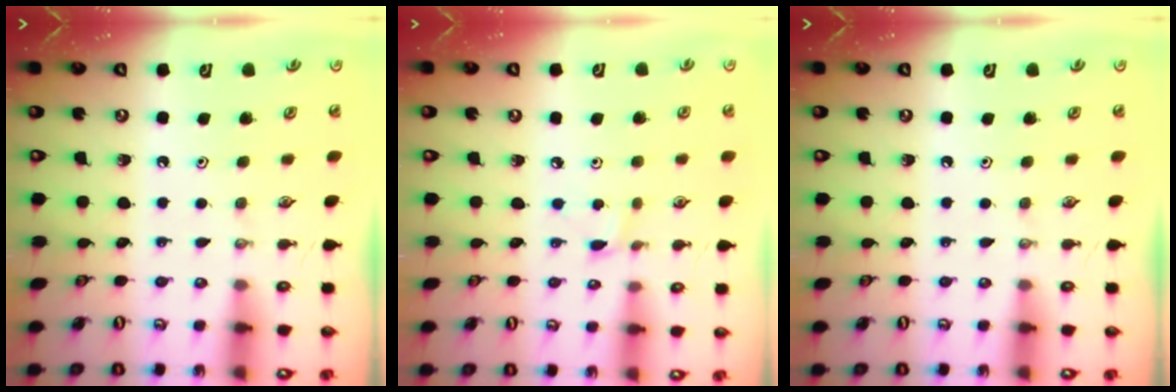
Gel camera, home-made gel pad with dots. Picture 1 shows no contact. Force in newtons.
{"total": 3.0, "press": 2.9, "slide": 0.4}
{"total": 0.0}